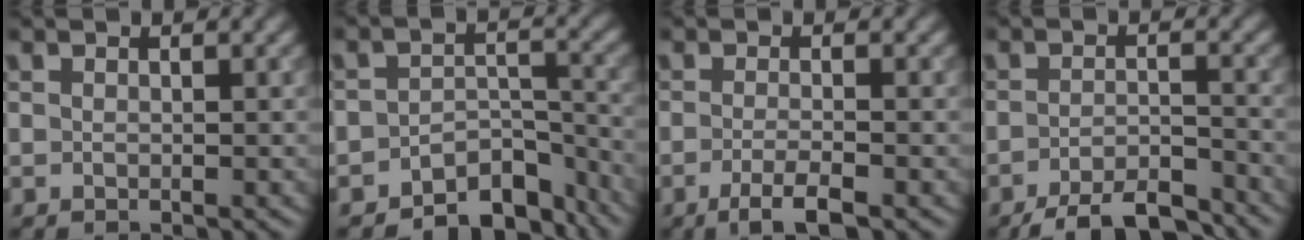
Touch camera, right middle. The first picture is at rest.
{"total": 5.9, "force": [-4.9, 2.6, 2.1], "torque": [-0.012, -0.003, -0.074]}
{"total": 2.9, "force": [-1.5, 0.7, 2.4], "torque": [-0.039, -0.001, -0.032]}
{"total": 6.1, "force": [-5.0, 1.5, 3.2], "torque": [-0.051, -0.004, -0.083]}